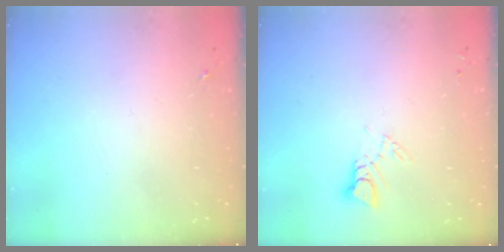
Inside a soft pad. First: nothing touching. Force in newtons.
{"total": 3.7, "press": 3.7, "slide": 0.4}